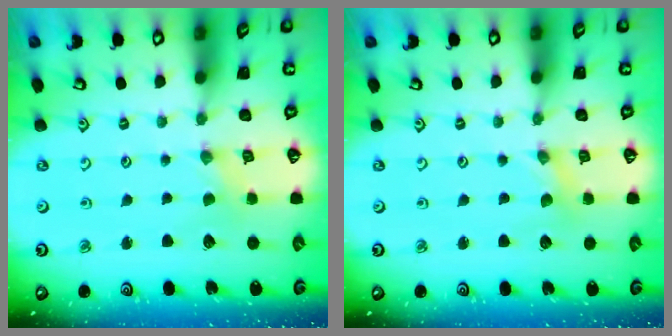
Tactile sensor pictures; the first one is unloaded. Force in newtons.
{"total": 0.7, "press": 0.7, "slide": 0.2}